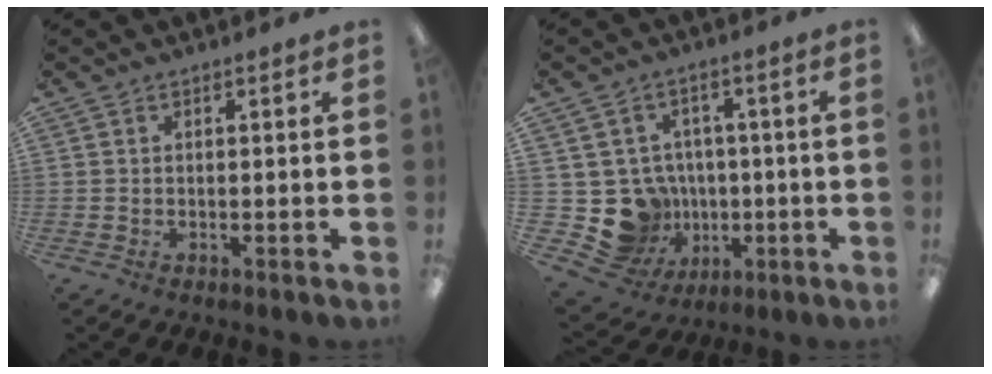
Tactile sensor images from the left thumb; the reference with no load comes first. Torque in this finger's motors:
{"motor_torque": [-0.39, 0.55, 0.17, -0.14, 0.00]}